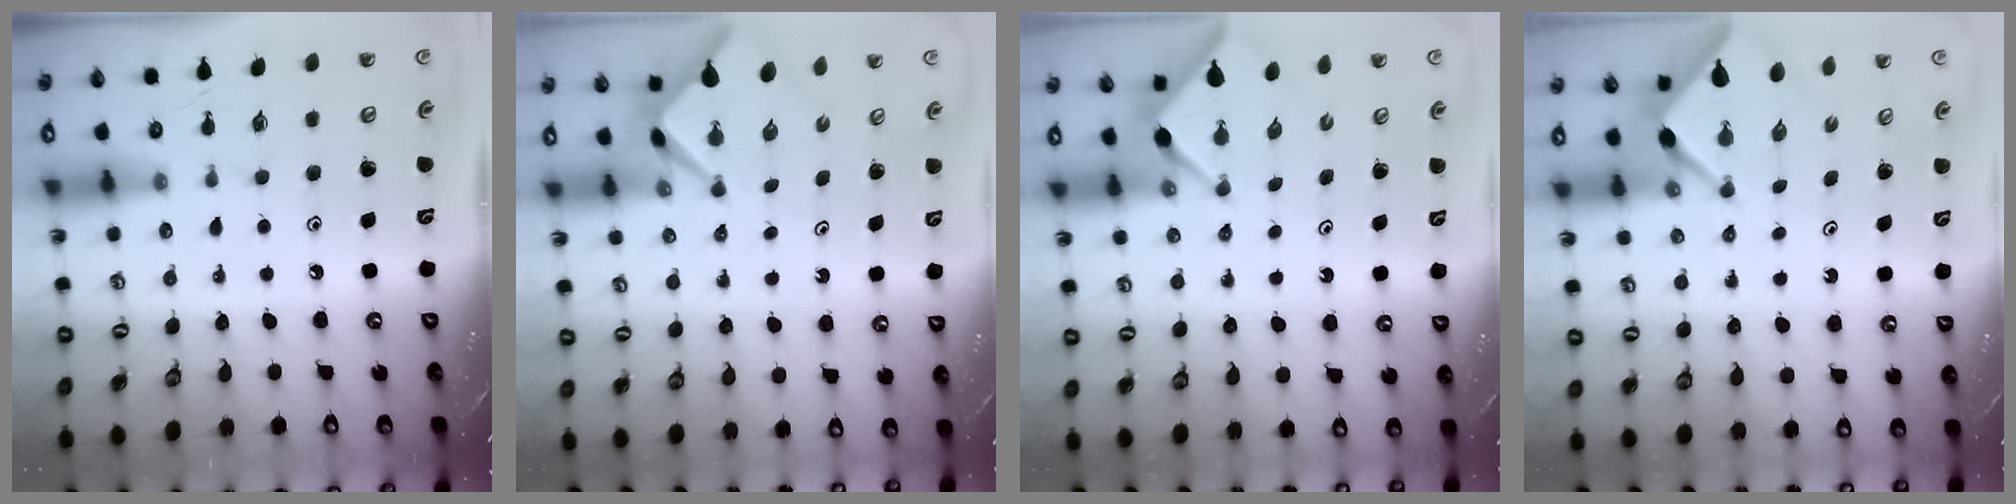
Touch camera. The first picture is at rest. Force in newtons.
{"total": 2.7, "press": 2.7, "slide": 0.3}
{"total": 2.9, "press": 2.9, "slide": 0.3}
{"total": 2.4, "press": 2.4, "slide": 0.4}